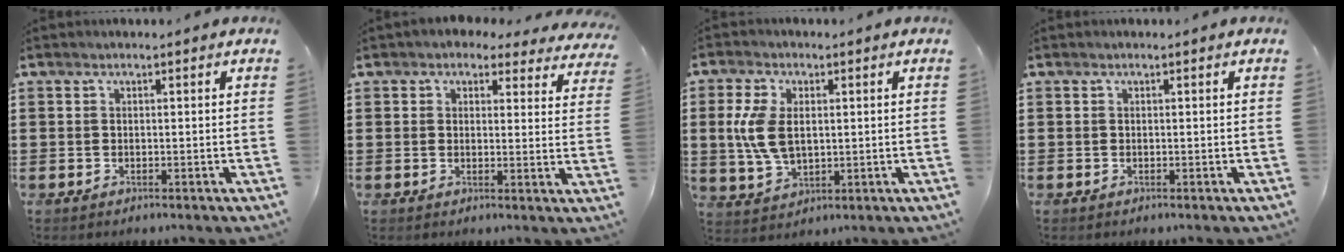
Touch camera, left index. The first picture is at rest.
{"total": 2.7, "force": [2.4, 1.1, 0.7], "torque": [-0.017, -0.007, 0.041]}
{"total": 7.7, "force": [1.0, 4.5, 6.2], "torque": [-0.158, 0.002, 0.010]}
{"total": 0.0}